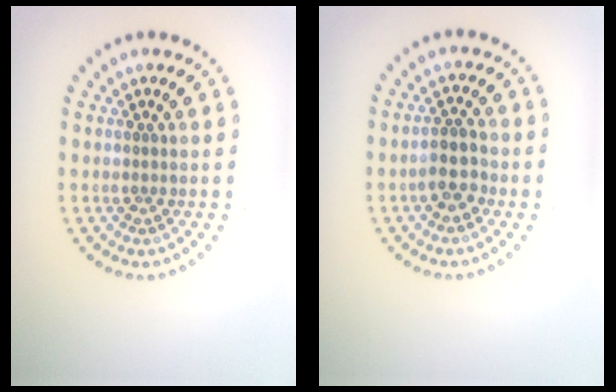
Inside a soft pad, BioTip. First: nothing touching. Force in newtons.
{"total": 2.4, "press": 2.3, "slide": 0.8}